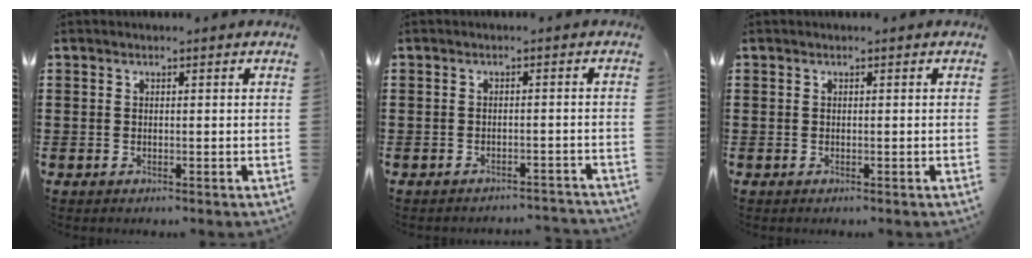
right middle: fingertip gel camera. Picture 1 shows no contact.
{"total": 1.7, "force": [-1.7, -0.1, 0.0], "torque": [-0.007, -0.002, -0.035]}
{"total": 0.0}